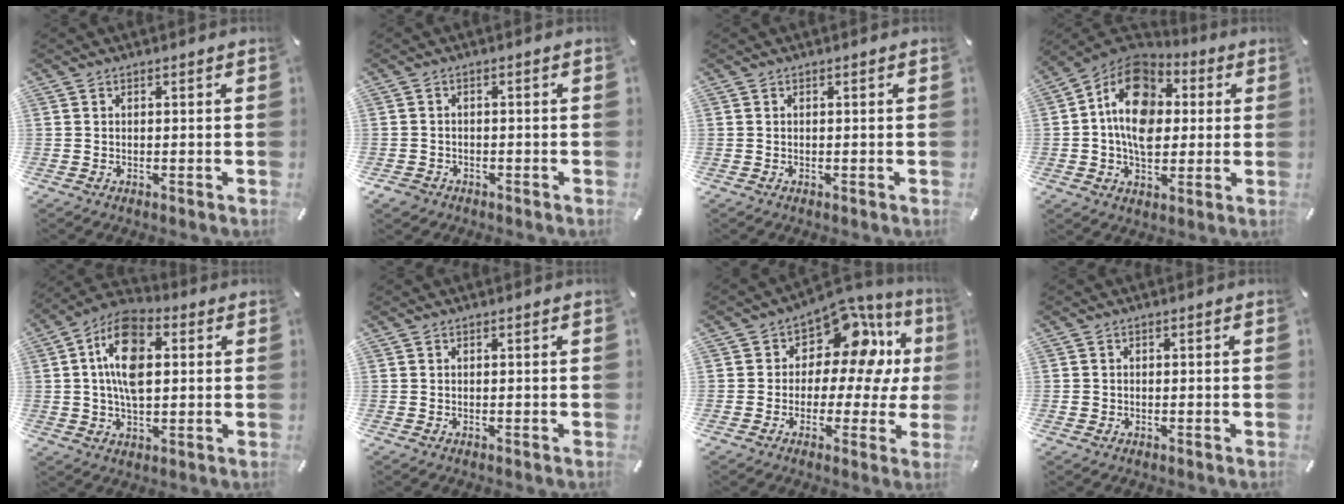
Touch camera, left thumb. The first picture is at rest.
{"total": 2.4, "force": [-1.5, 1.8, 0.7], "torque": [-0.018, 0.006, -0.032]}
{"total": 0.0}
{"total": 15.8, "force": [1.6, 11.9, 10.2], "torque": [-0.178, 0.001, 0.027]}
{"total": 13.7, "force": [2.4, 8.2, 10.8], "torque": [-0.203, 0.004, 0.039]}
{"total": 0.0}
{"total": 12.4, "force": [5.6, 7.8, 7.9], "torque": [-0.127, -0.043, 0.101]}
{"total": 1.1, "force": [-0.2, 1.1, 0.3], "torque": [-0.004, 0.005, -0.006]}